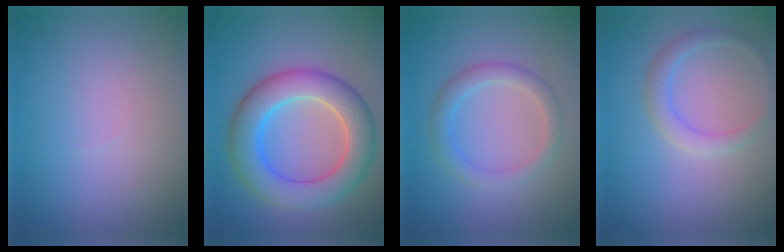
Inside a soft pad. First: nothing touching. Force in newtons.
{"total": 7.1, "press": 7.1, "slide": 0.2}
{"total": 2.5, "press": 2.5, "slide": 0.2}
{"total": 1.9, "press": 1.9, "slide": 0.1}